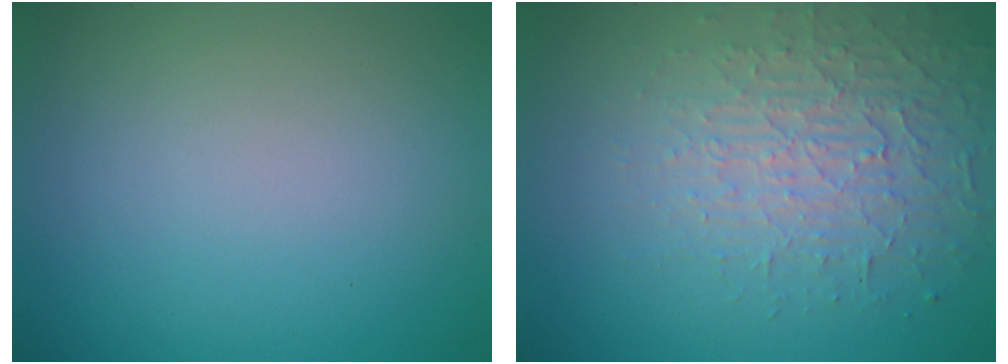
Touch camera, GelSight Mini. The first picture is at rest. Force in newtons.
{"total": 3.7, "press": 3.4, "slide": 1.4}